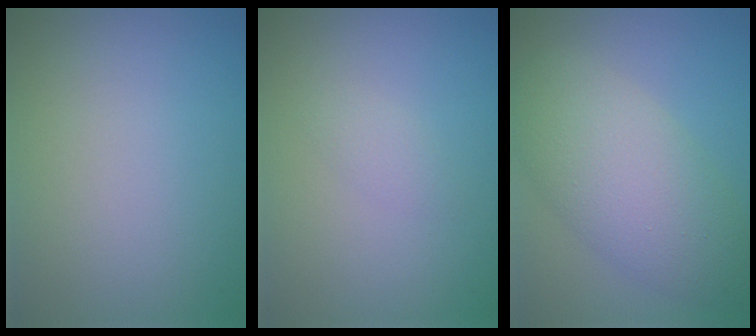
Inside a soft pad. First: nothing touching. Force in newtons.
{"total": 1.0, "press": 1.0, "slide": 0.0}
{"total": 7.2, "press": 7.2, "slide": 0.3}